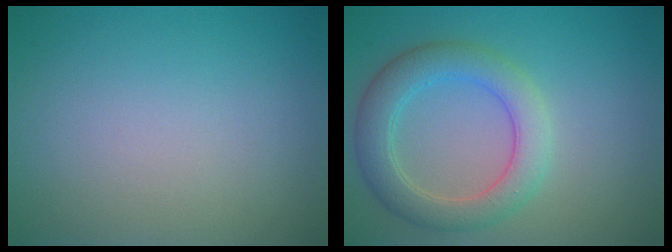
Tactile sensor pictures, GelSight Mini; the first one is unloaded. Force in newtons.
{"total": 4.6, "press": 4.6, "slide": 0.1}